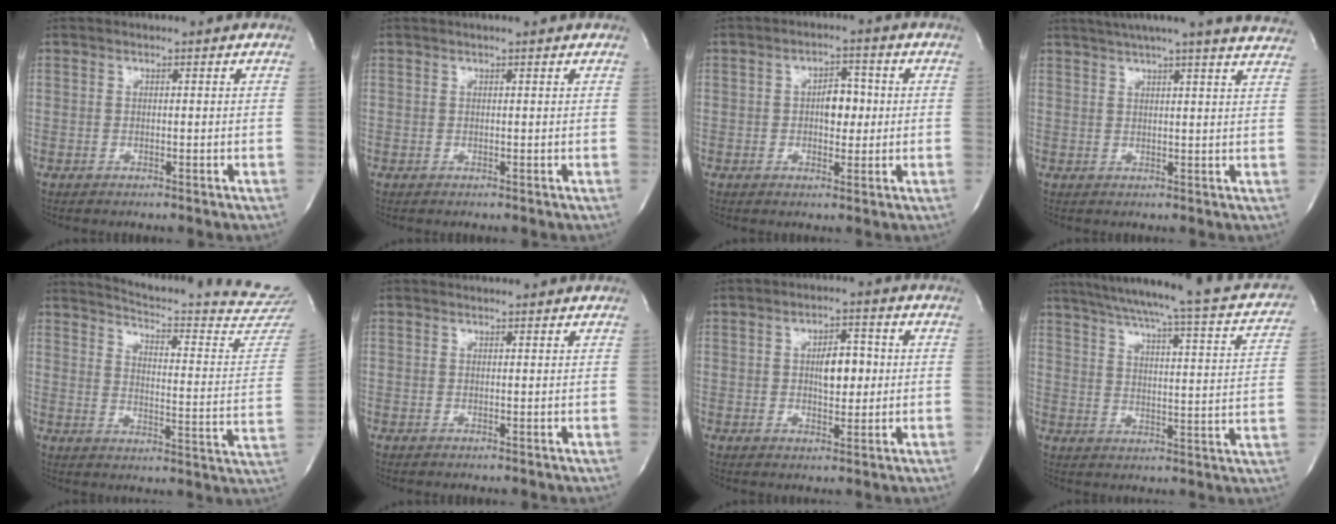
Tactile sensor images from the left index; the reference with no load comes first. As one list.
[{"total": 1.1, "force": [1.0, -0.2, 0.5], "torque": [-0.015, 0.008, 0.015]}, {"total": 4.5, "force": [0.0, 2.5, 3.7], "torque": [-0.054, 0.008, 0.001]}, {"total": 19.9, "force": [17.9, -0.4, 8.6], "torque": [-0.137, -0.016, 0.217]}, {"total": 21.5, "force": [20.8, -0.1, 5.6], "torque": [-0.090, -0.127, 0.240]}, {"total": 2.4, "force": [2.4, 0.3, 0.3], "torque": [-0.012, 0.016, 0.026]}, {"total": 5.2, "force": [0.4, 2.4, 4.6], "torque": [-0.068, 0.005, 0.008]}, {"total": 25.0, "force": [21.1, 2.9, 13.0], "torque": [-0.193, -0.018, 0.256]}]